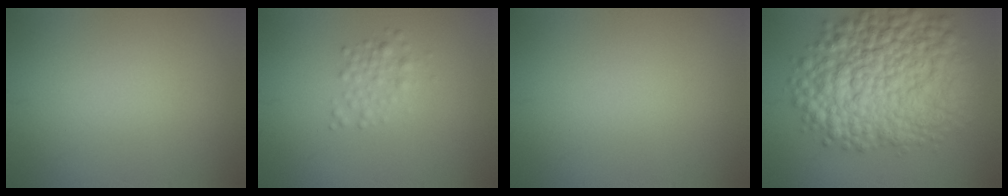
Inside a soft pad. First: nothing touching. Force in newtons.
{"total": 1.7, "press": 1.7, "slide": 0.0}
{"total": 0.0}
{"total": 12.8, "press": 12.8, "slide": 0.4}